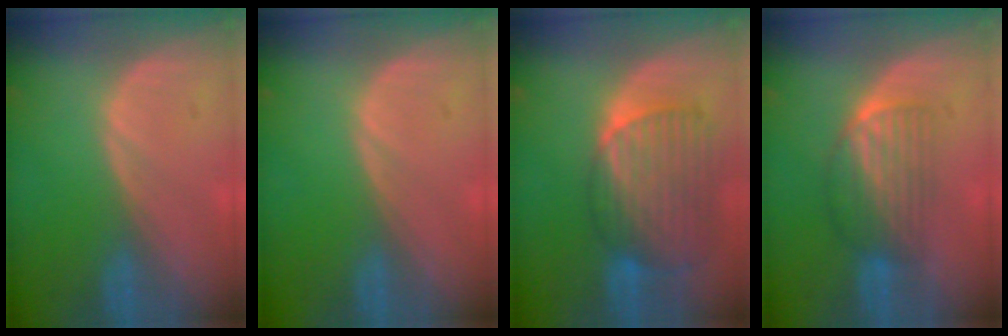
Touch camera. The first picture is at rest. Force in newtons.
{"total": 0.0}
{"total": 10.6, "press": 9.1, "slide": 5.6}
{"total": 6.7, "press": 5.8, "slide": 3.5}